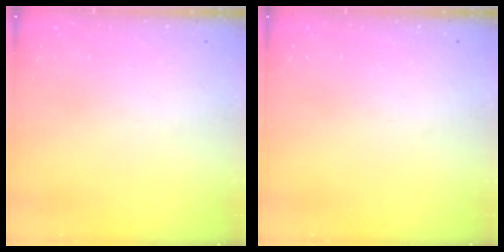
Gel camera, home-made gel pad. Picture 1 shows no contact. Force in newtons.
{"total": 0.0}